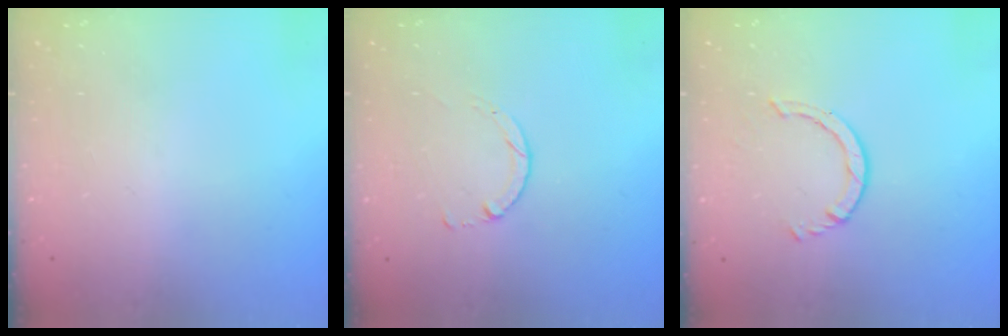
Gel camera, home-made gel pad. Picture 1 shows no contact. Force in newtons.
{"total": 1.4, "press": 1.4, "slide": 0.2}
{"total": 2.5, "press": 2.5, "slide": 0.3}